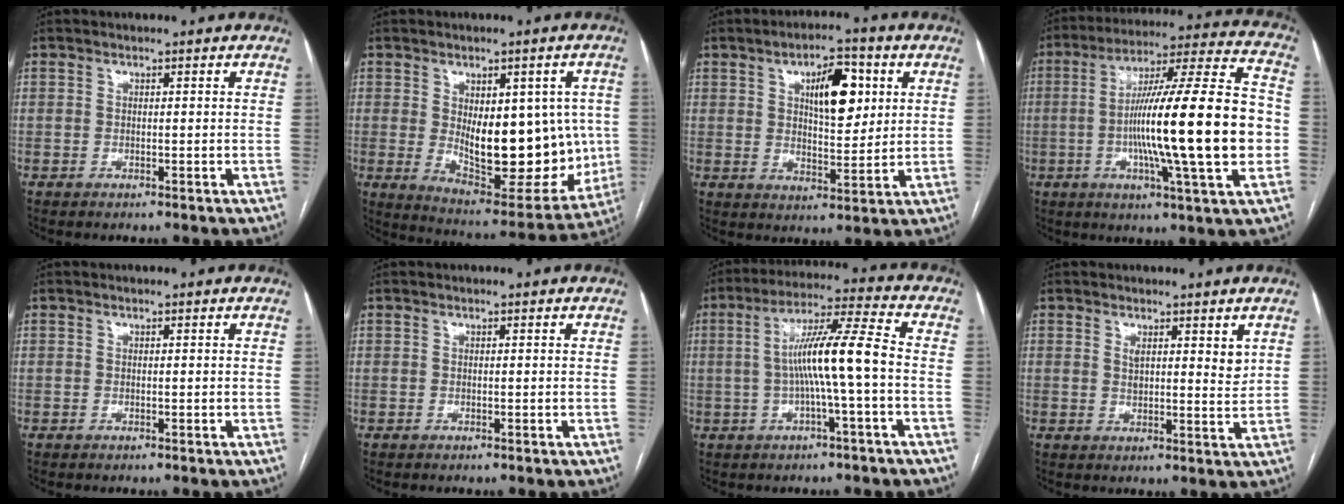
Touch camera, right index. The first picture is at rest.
{"total": 17.5, "force": [0.0, 8.1, 15.5], "torque": [-0.216, -0.005, 0.027]}
{"total": 9.6, "force": [3.2, 3.6, 8.3], "torque": [-0.128, 0.010, 0.055]}
{"total": 23.7, "force": [-2.9, 0.7, 23.6], "torque": [-0.360, 0.007, -0.055]}
{"total": 0.0}
{"total": 0.0}
{"total": 10.4, "force": [-1.0, -0.5, 10.3], "torque": [-0.186, 0.020, -0.021]}
{"total": 3.9, "force": [2.3, 1.3, 2.9], "torque": [-0.041, -0.012, 0.037]}